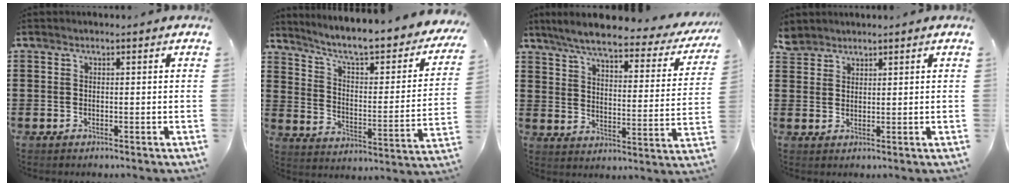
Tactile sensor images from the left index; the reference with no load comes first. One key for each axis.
{"total": 6.6, "fx": 5.3, "fy": 0.7, "fz": 3.8, "tx": -0.088, "ty": -0.050, "tz": 0.081}
{"total": 7.2, "fx": 6.1, "fy": 0.4, "fz": 3.8, "tx": -0.100, "ty": -0.037, "tz": 0.104}
{"total": 2.5, "fx": 2.3, "fy": 1.1, "fz": 0.1, "tx": -0.010, "ty": 0.003, "tz": 0.046}